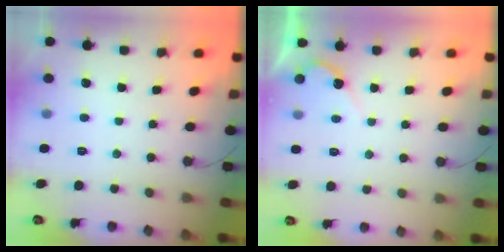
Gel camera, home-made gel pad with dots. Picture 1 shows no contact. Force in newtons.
{"total": 3.9, "press": 3.9, "slide": 0.2}